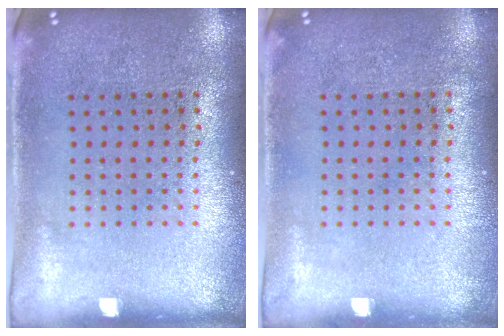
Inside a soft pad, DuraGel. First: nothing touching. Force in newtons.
{"total": 0.0}